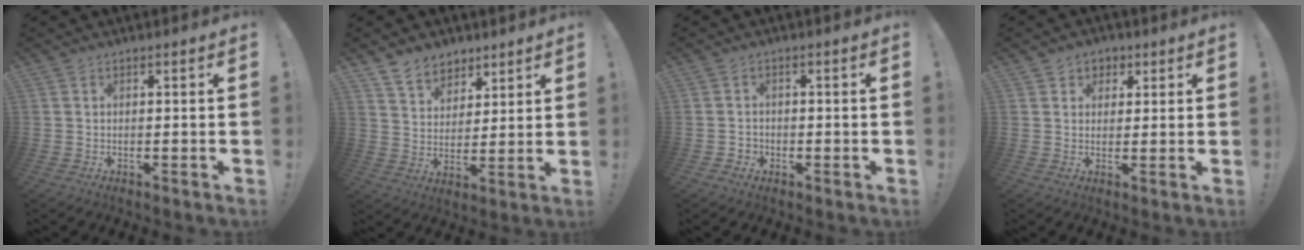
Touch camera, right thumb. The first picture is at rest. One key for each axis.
{"total": 8.9, "fx": 6.8, "fy": 5.6, "fz": 1.3, "tx": -0.026, "ty": -0.051, "tz": 0.135}
{"total": 2.1, "fx": -0.8, "fy": 1.9, "fz": 0.6, "tx": -0.009, "ty": 0.001, "tz": -0.014}
{"total": 3.9, "fx": 1.5, "fy": 3.5, "fz": 0.7, "tx": 0.004, "ty": -0.007, "tz": 0.024}